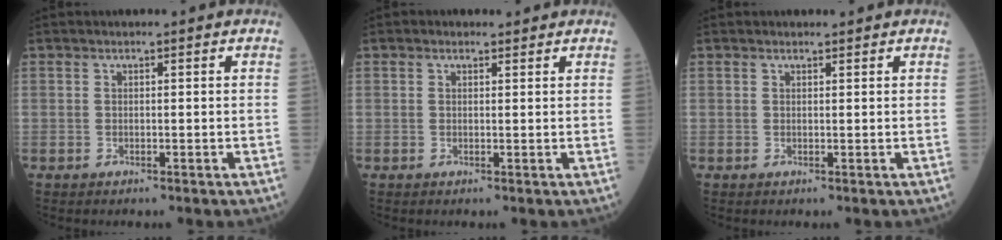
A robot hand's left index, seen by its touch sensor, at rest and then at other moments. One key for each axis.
{"total": 1.1, "fx": 0.8, "fy": 0.7, "fz": 0.2, "tx": -0.004, "ty": 0.002, "tz": 0.008}
{"total": 0.8, "fx": 0.8, "fy": 0.2, "fz": 0.0, "tx": -0.007, "ty": -0.001, "tz": 0.011}